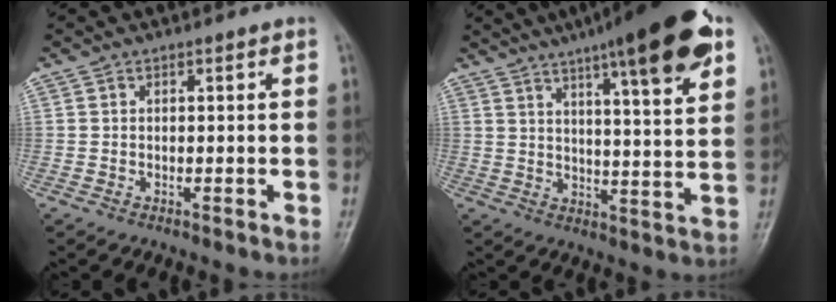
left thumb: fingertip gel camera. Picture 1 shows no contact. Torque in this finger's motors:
{"motor_torque": [2.57, 1.97, 1.54, -1.23, 0.35]}